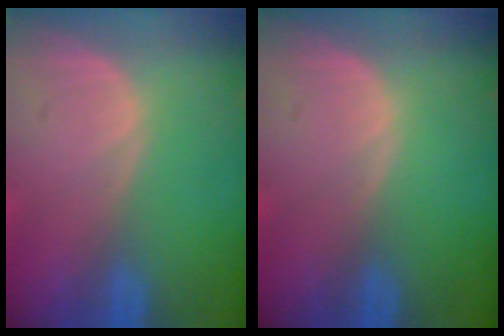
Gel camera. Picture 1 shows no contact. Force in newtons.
{"total": 0.0}